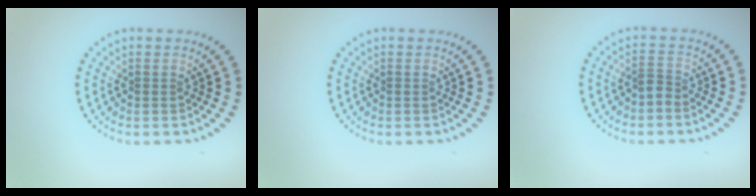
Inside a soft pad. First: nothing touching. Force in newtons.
{"total": 0.0}
{"total": 1.1, "press": 0.8, "slide": 0.8}